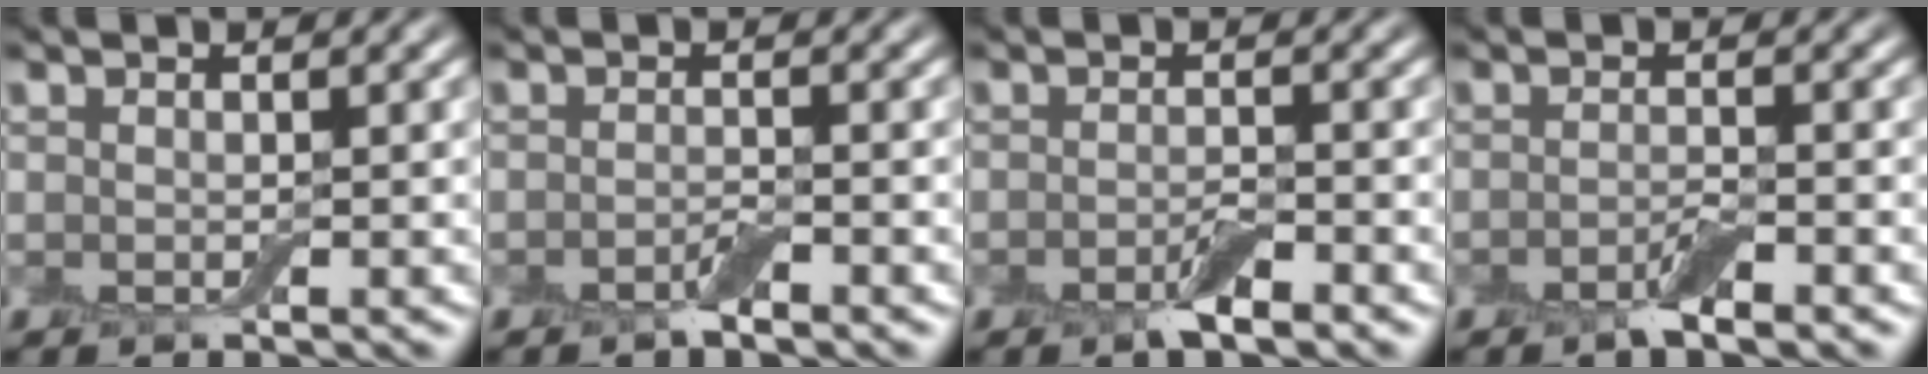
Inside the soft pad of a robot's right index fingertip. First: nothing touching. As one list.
[{"total": 1.1, "force": [-0.8, 0.1, 0.8], "torque": [-0.015, 0.001, -0.015]}, {"total": 2.0, "force": [-1.2, 0.5, 1.5], "torque": [-0.028, -0.001, -0.024]}, {"total": 1.7, "force": [-1.1, 0.2, 1.3], "torque": [-0.024, 0.000, -0.023]}]